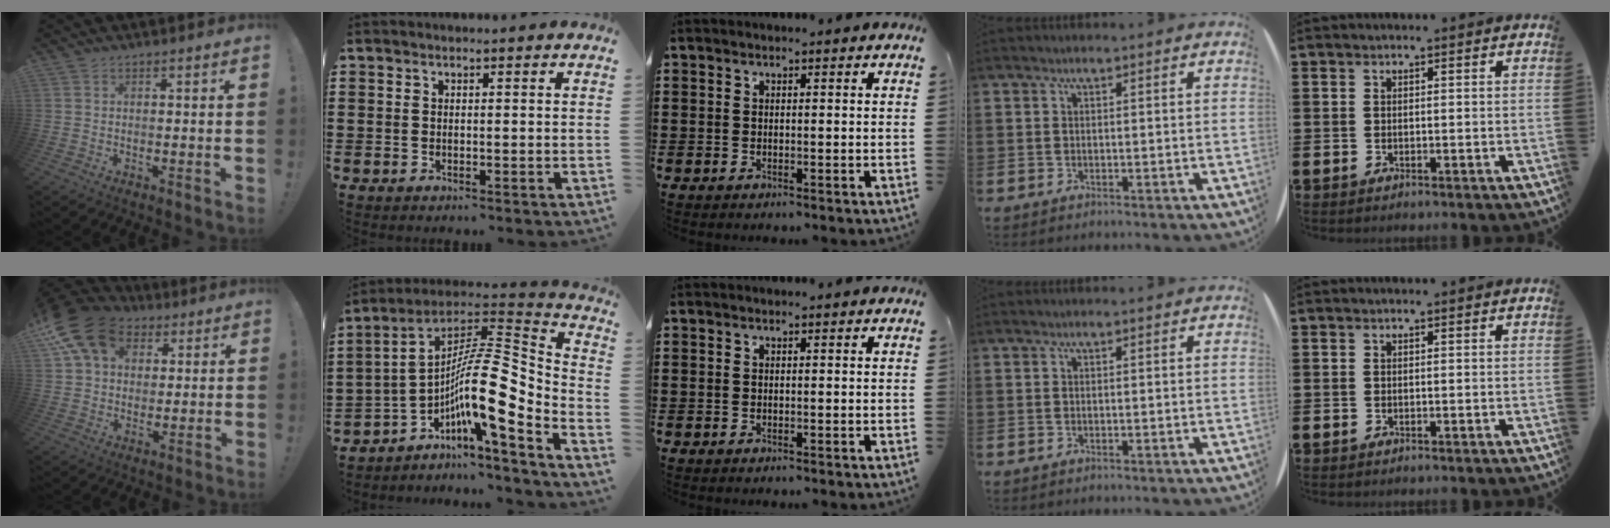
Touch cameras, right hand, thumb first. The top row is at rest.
{"thumb": {"total": 17.5, "force": [7.6, 12.8, 9.2], "torque": [-0.158, -0.024, 0.148]}, "index": {"total": 14.4, "force": [-3.1, 3.8, 13.6], "torque": [-0.236, -0.030, -0.070]}}